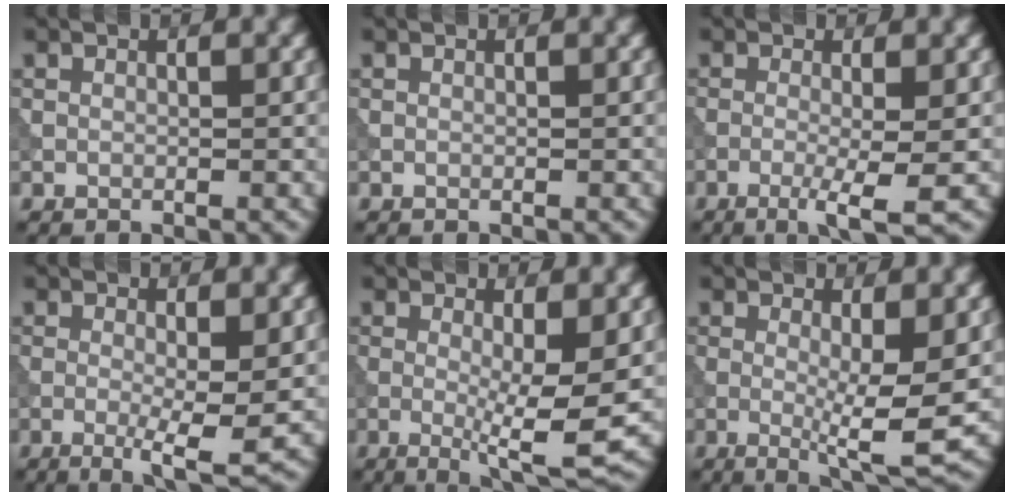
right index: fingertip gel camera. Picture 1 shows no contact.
{"total": 0.0}
{"total": 4.0, "force": [-1.3, 0.6, 3.7], "torque": [-0.063, -0.006, -0.027]}
{"total": 4.3, "force": [-0.6, 0.7, 4.2], "torque": [-0.071, -0.012, -0.010]}
{"total": 6.1, "force": [-0.4, 1.0, 6.0], "torque": [-0.092, -0.018, -0.004]}
{"total": 5.4, "force": [-0.2, 0.9, 5.3], "torque": [-0.082, -0.016, -0.002]}